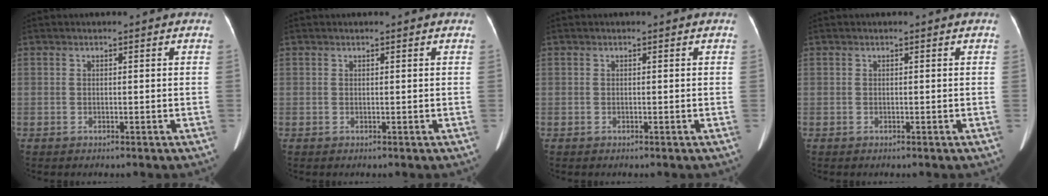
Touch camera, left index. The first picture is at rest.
{"total": 0.0}
{"total": 0.0}
{"total": 0.0}